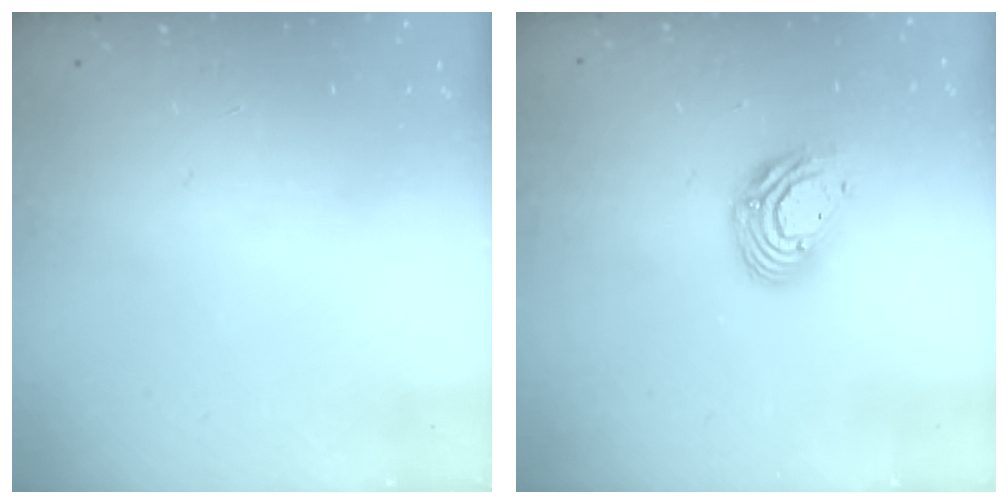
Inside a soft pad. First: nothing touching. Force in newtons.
{"total": 10.3, "press": 10.3, "slide": 1.1}